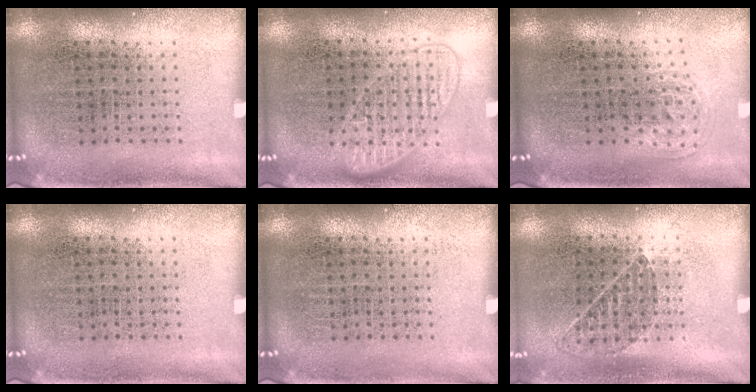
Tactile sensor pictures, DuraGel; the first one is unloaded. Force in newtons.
{"total": 1.5, "press": 1.4, "slide": 0.2}
{"total": 1.0, "press": 0.6, "slide": 0.8}
{"total": 0.0}
{"total": 0.0}
{"total": 0.9, "press": 0.7, "slide": 0.5}